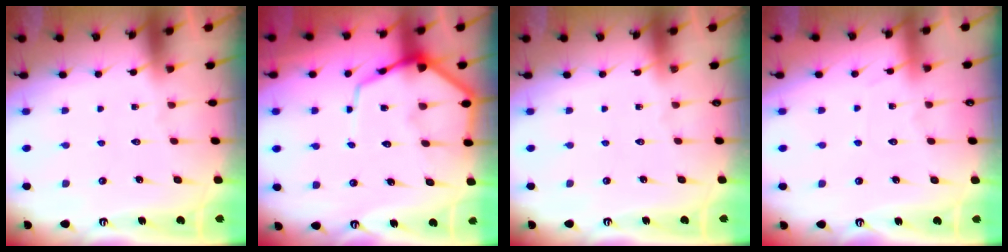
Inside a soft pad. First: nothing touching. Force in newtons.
{"total": 11.0, "press": 11.0, "slide": 1.0}
{"total": 0.0}
{"total": 3.7, "press": 3.7, "slide": 0.6}